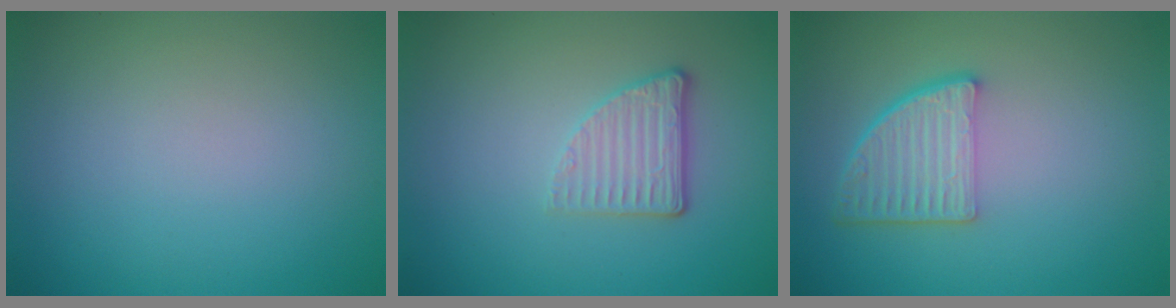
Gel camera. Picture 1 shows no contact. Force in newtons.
{"total": 2.7, "press": 2.3, "slide": 1.4}
{"total": 4.9, "press": 3.6, "slide": 3.4}